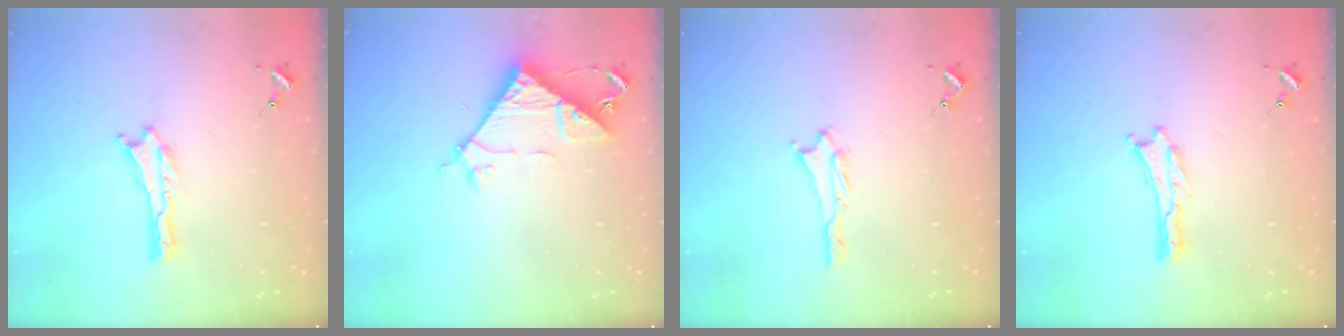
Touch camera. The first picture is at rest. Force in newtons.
{"total": 7.7, "press": 7.7, "slide": 0.8}
{"total": 1.2, "press": 1.2, "slide": 0.1}
{"total": 0.0}